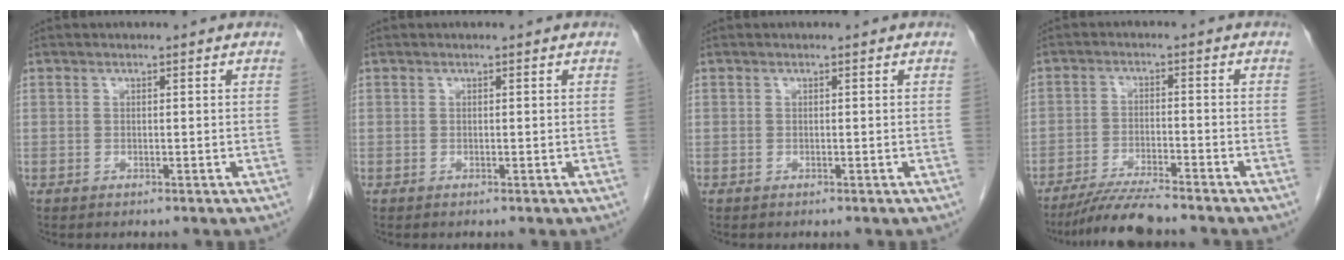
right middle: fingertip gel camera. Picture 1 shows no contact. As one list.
[{"total": 0.0}, {"total": 0.0}, {"total": 6.7, "force": [-6.0, -0.1, 3.0], "torque": [-0.051, -0.022, -0.109]}]